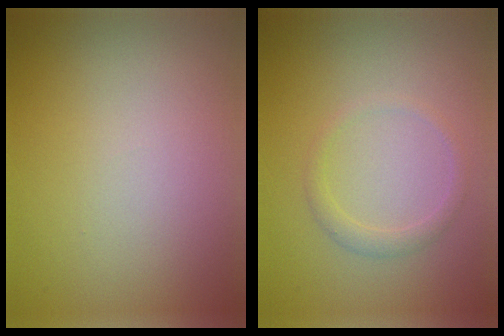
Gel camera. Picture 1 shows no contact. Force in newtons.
{"total": 1.3, "press": 1.3, "slide": 0.2}